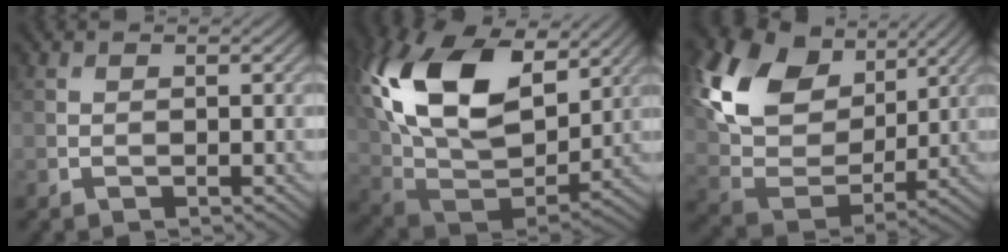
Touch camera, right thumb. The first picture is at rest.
{"total": 20.0, "force": [7.5, 12.0, 14.1], "torque": [-0.315, 0.031, 0.134]}
{"total": 15.1, "force": [6.4, 9.9, 9.4], "torque": [-0.221, 0.015, 0.122]}